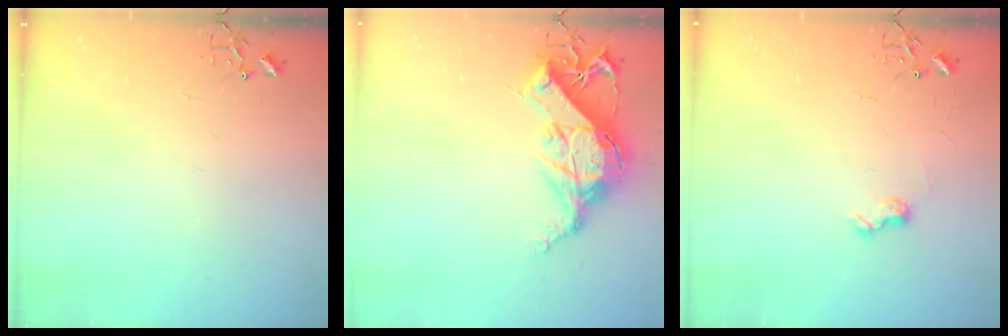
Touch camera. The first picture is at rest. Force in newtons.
{"total": 13.9, "press": 13.8, "slide": 1.4}
{"total": 7.2, "press": 7.2, "slide": 0.6}